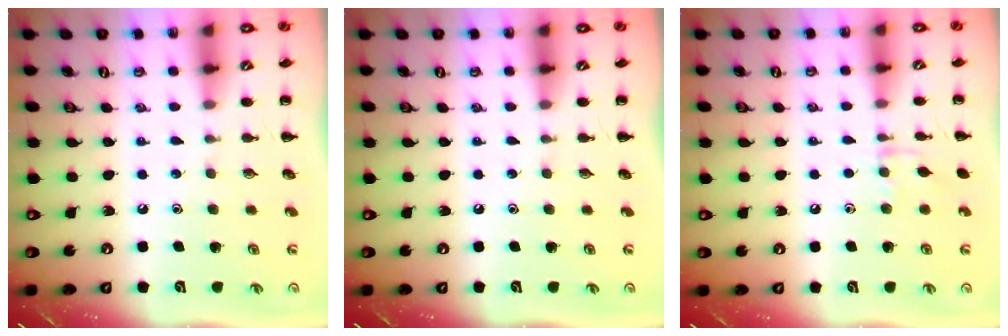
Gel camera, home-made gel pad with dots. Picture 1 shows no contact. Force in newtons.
{"total": 0.0}
{"total": 5.9, "press": 5.8, "slide": 1.0}